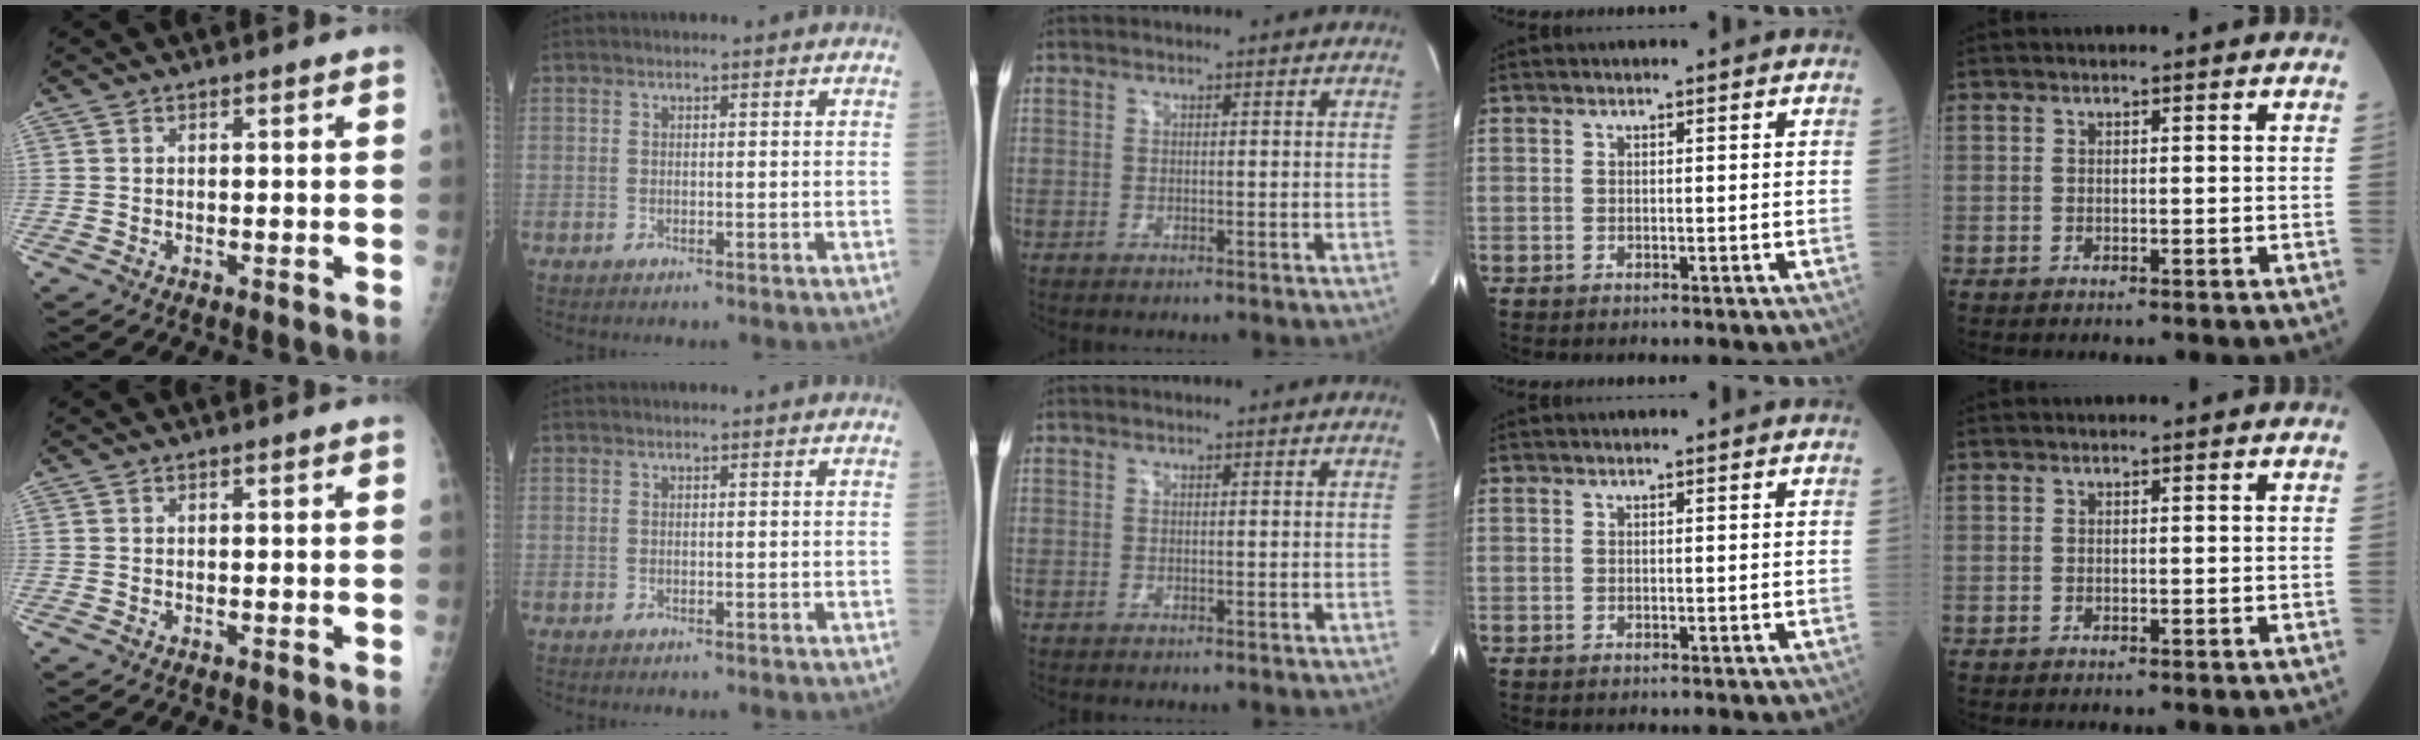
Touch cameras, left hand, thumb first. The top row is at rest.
{}